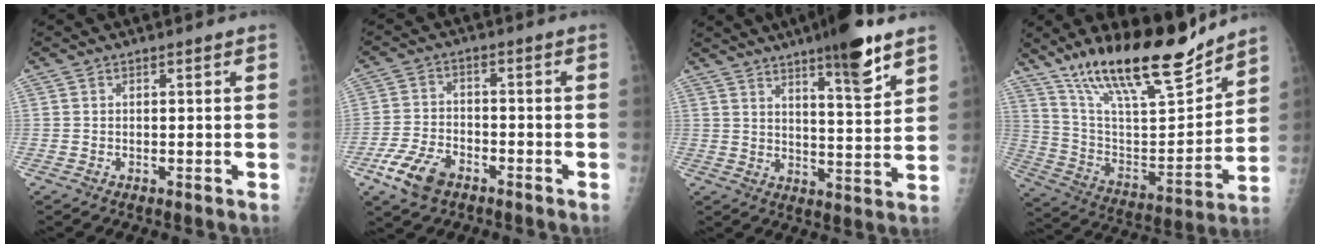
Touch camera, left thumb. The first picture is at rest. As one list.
[{"total": 8.4, "force": [-5.0, 4.8, 4.8], "torque": [-0.096, 0.015, -0.092]}, {"total": 12.2, "force": [8.1, 2.0, 8.9], "torque": [-0.120, -0.047, 0.120]}, {"total": 23.3, "force": [18.0, 5.9, 13.7], "torque": [-0.203, -0.085, 0.314]}]